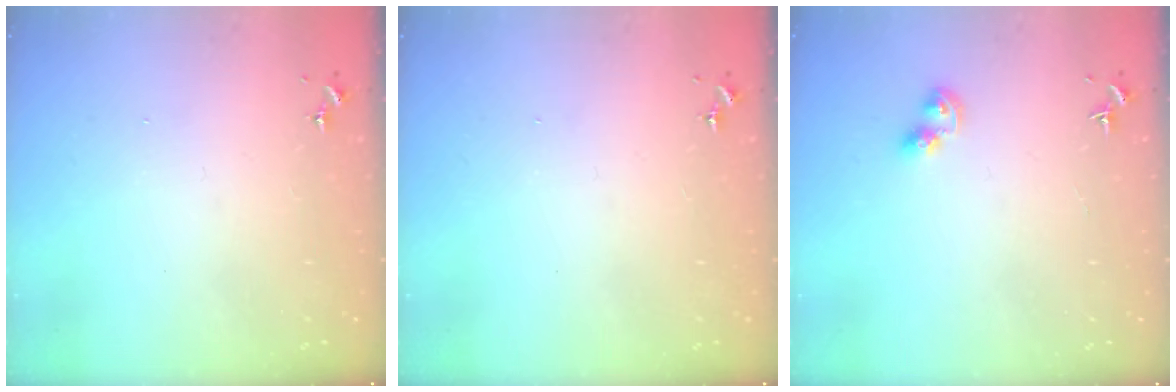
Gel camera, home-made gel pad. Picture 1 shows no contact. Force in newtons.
{"total": 0.0}
{"total": 6.2, "press": 6.2, "slide": 0.4}